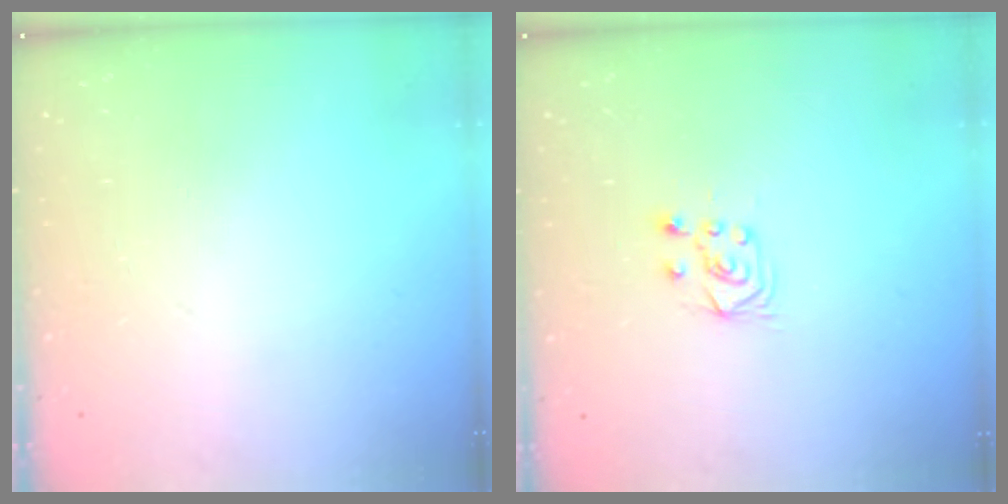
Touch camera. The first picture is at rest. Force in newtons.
{"total": 6.3, "press": 6.3, "slide": 0.7}